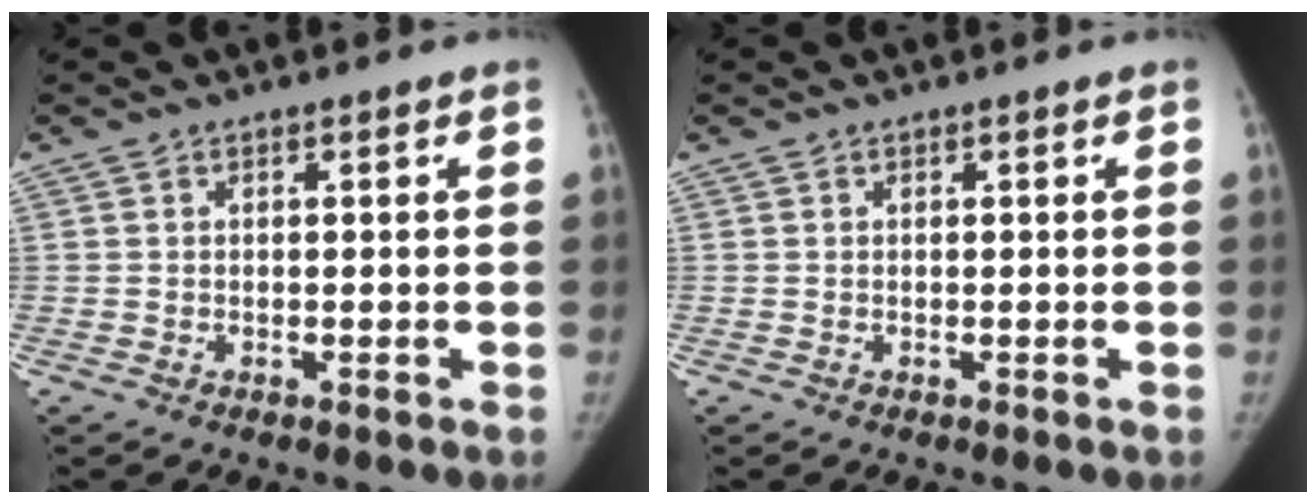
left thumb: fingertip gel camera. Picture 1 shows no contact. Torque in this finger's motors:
{"motor_torque": [0.04, 0.04, 0.09, 0.08, 0.01]}